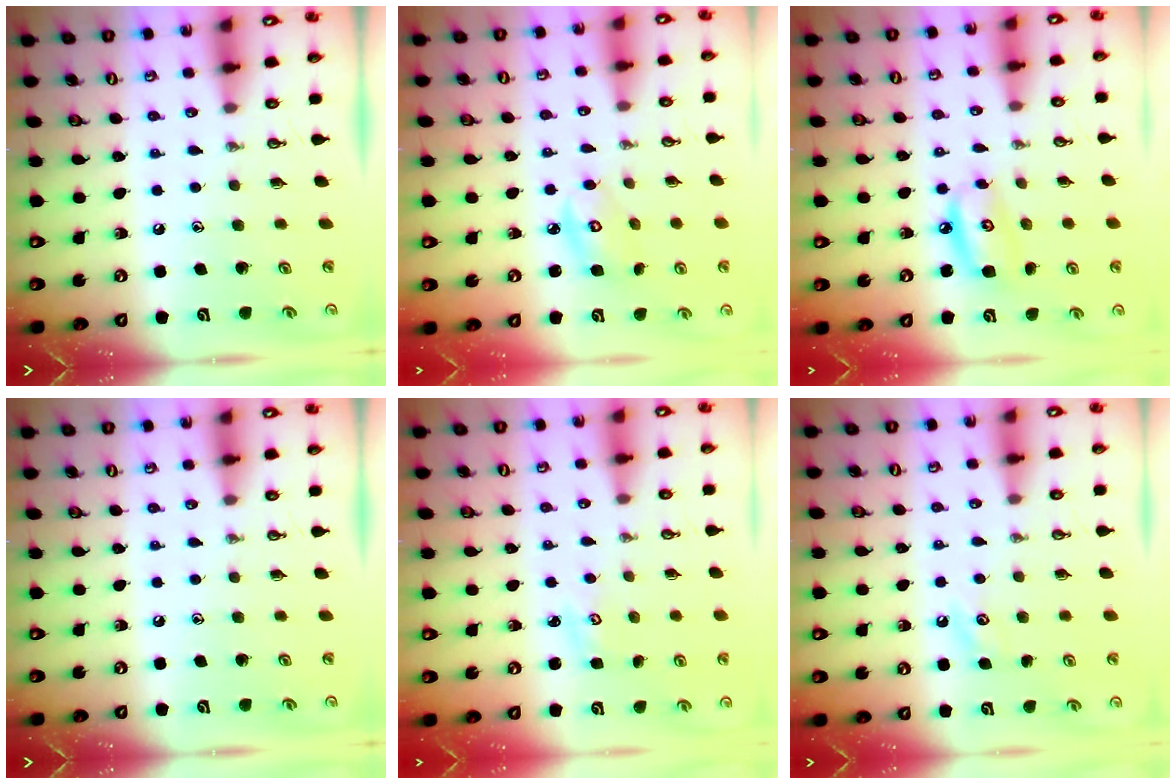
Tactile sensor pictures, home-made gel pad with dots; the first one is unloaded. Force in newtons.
{"total": 5.1, "press": 5.1, "slide": 0.2}
{"total": 7.8, "press": 7.8, "slide": 0.8}
{"total": 0.0}
{"total": 2.3, "press": 2.3, "slide": 0.4}
{"total": 3.5, "press": 3.5, "slide": 0.4}